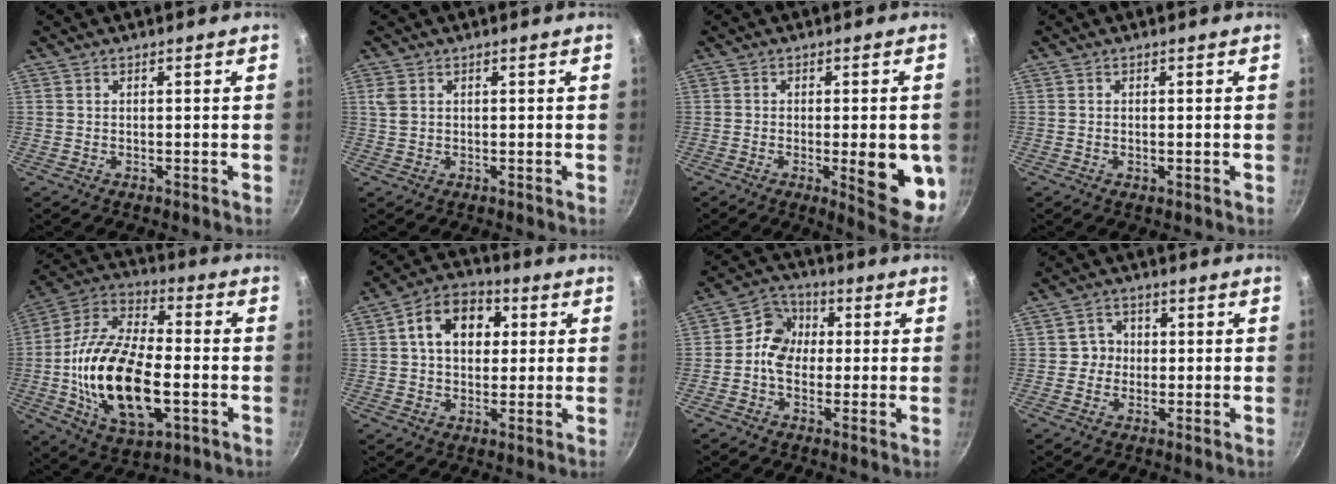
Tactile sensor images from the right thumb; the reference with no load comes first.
{"total": 1.8, "force": [0.5, 1.1, 1.3], "torque": [-0.030, 0.001, 0.012]}
{"total": 12.4, "force": [-2.3, 3.7, 11.6], "torque": [-0.117, -0.005, -0.025]}
{"total": 0.7, "force": [-0.1, 0.4, 0.6], "torque": [-0.008, 0.000, -0.002]}
{"total": 23.6, "force": [-4.0, 12.2, 19.8], "torque": [-0.363, 0.025, -0.075]}
{"total": 11.7, "force": [2.5, 8.5, 7.6], "torque": [-0.091, 0.017, 0.025]}
{"total": 8.1, "force": [0.0, 6.9, 4.3], "torque": [-0.041, 0.020, -0.022]}
{"total": 3.7, "force": [0.0, 3.6, 0.9], "torque": [0.017, 0.008, -0.007]}